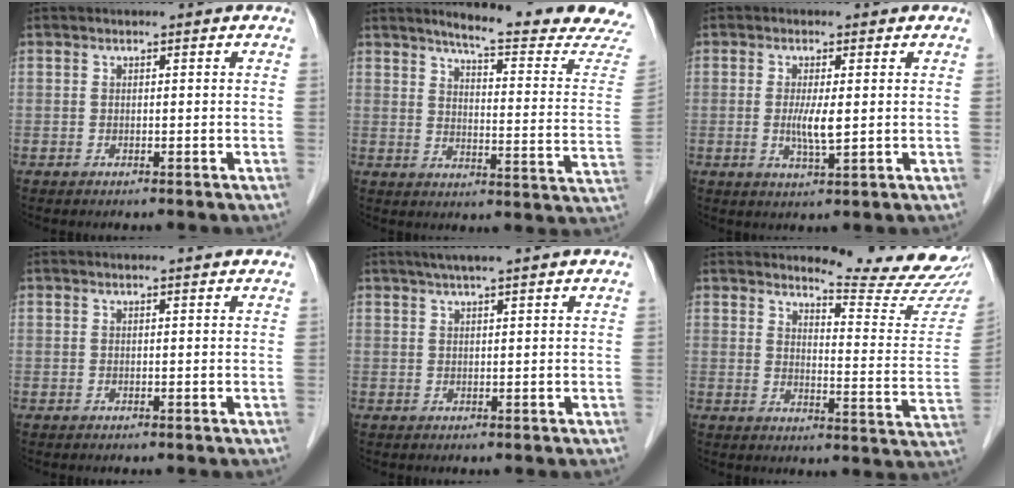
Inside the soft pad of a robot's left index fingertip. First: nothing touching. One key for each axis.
{"total": 17.3, "fx": 16.2, "fy": -1.1, "fz": 6.1, "tx": -0.084, "ty": -0.102, "tz": 0.186}
{"total": 3.8, "fx": 0.1, "fy": 0.5, "fz": 3.7, "tx": -0.075, "ty": -0.006, "tz": 0.003}
{"total": 1.5, "fx": 1.5, "fy": 0.0, "fz": 0.4, "tx": -0.016, "ty": 0.007, "tz": 0.016}
{"total": 5.4, "fx": 4.3, "fy": -0.4, "fz": 3.2, "tx": -0.051, "ty": 0.027, "tz": 0.069}
{"total": 15.5, "fx": 15.2, "fy": -0.5, "fz": 3.3, "tx": -0.043, "ty": -0.125, "tz": 0.169}